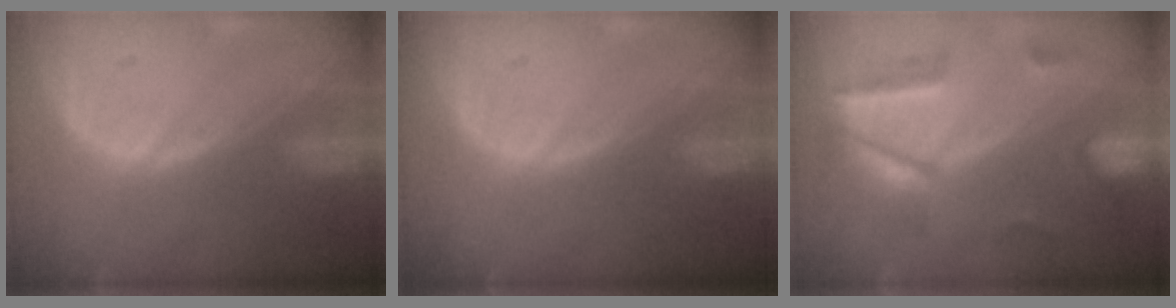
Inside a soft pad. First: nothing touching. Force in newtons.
{"total": 0.0}
{"total": 6.9, "press": 6.9, "slide": 0.7}